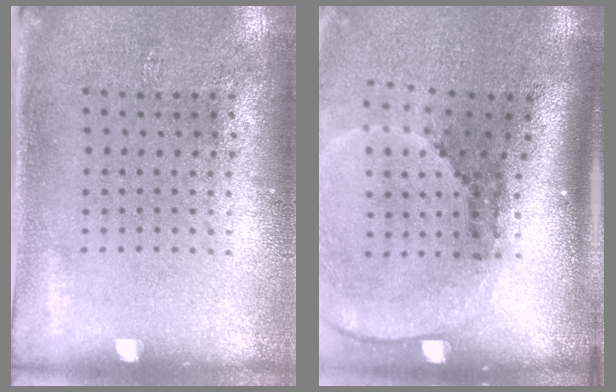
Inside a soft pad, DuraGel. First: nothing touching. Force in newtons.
{"total": 2.6, "press": 1.8, "slide": 1.9}